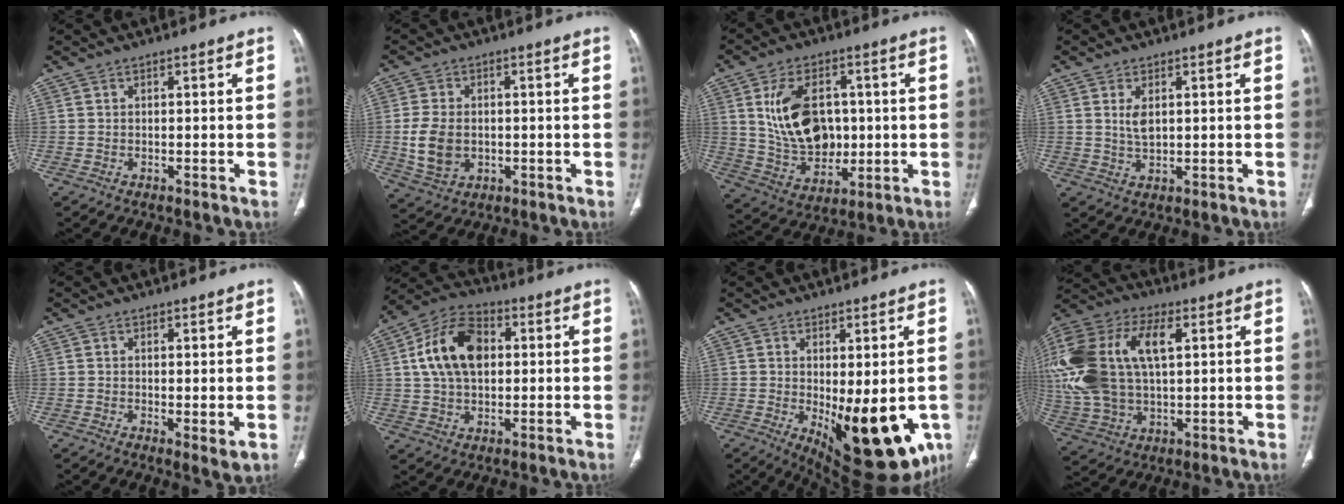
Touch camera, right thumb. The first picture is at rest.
{"total": 8.5, "force": [-0.6, 6.1, 5.8], "torque": [-0.112, -0.002, -0.002]}
{"total": 15.1, "force": [2.2, 10.3, 10.8], "torque": [-0.155, -0.007, 0.053]}
{"total": 3.5, "force": [0.9, 1.8, 2.9], "torque": [-0.052, -0.007, 0.023]}
{"total": 2.9, "force": [-0.1, 0.8, 2.8], "torque": [-0.051, -0.015, -0.001]}
{"total": 14.4, "force": [2.6, 9.3, 10.7], "torque": [-0.180, 0.015, 0.039]}
{"total": 17.8, "force": [-4.0, 7.3, 15.7], "torque": [-0.181, -0.023, -0.028]}
{"total": 25.6, "force": [5.4, 14.6, 20.3], "torque": [-0.468, 0.020, 0.101]}